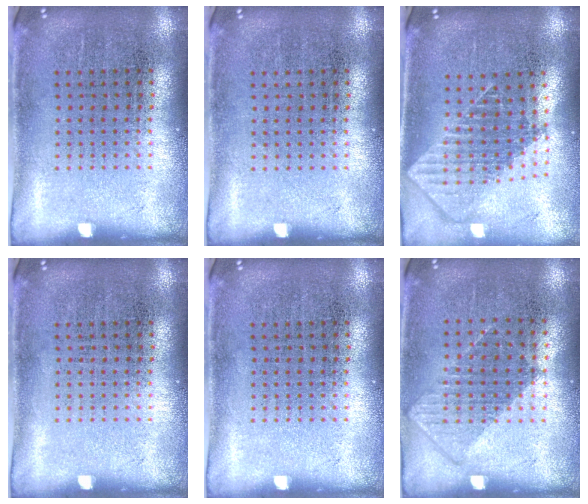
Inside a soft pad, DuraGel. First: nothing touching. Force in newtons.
{"total": 0.0}
{"total": 1.9, "press": 1.5, "slide": 1.2}
{"total": 0.0}
{"total": 0.0}
{"total": 0.8, "press": 0.6, "slide": 0.4}